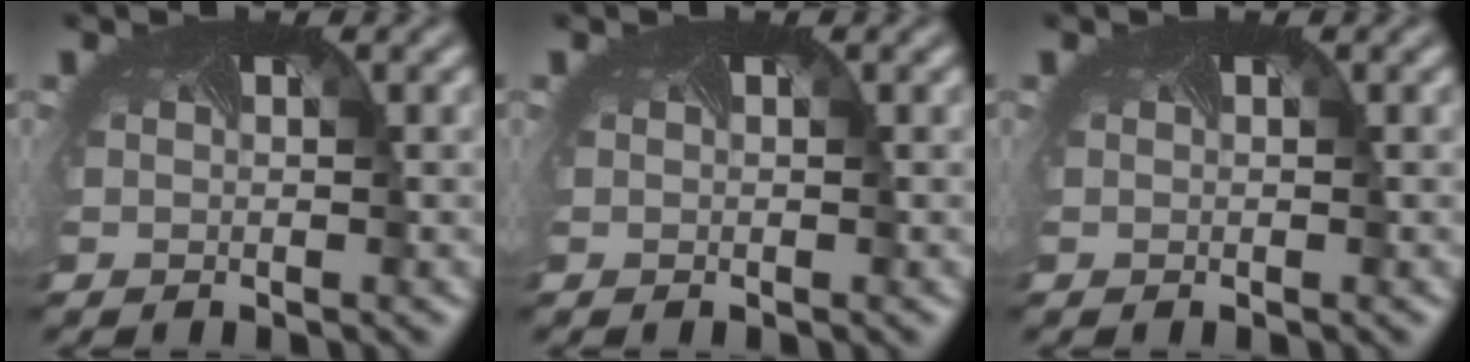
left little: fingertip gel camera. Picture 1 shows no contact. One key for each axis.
{"total": 0.0}
{"total": 0.0}